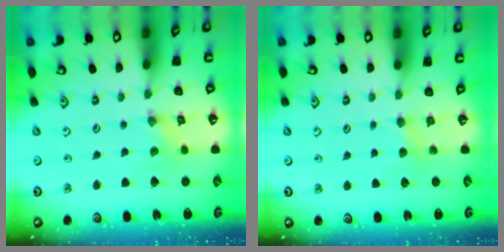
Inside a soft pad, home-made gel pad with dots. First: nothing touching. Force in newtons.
{"total": 2.9, "press": 2.9, "slide": 0.5}